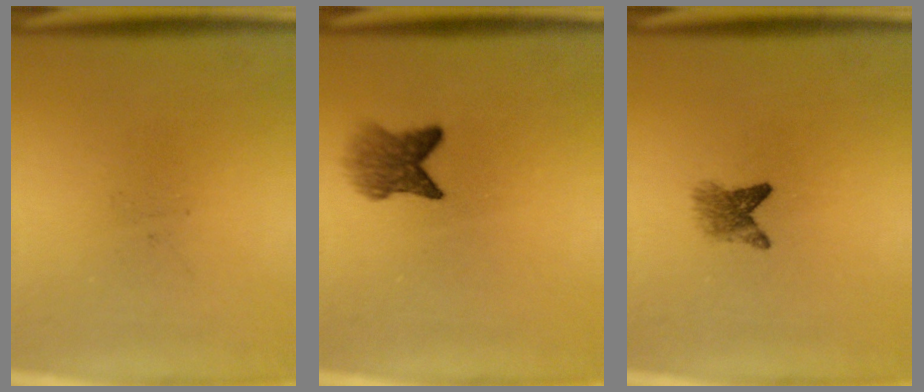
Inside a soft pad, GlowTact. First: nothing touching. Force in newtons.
{"total": 4.3}
{"total": 2.7}